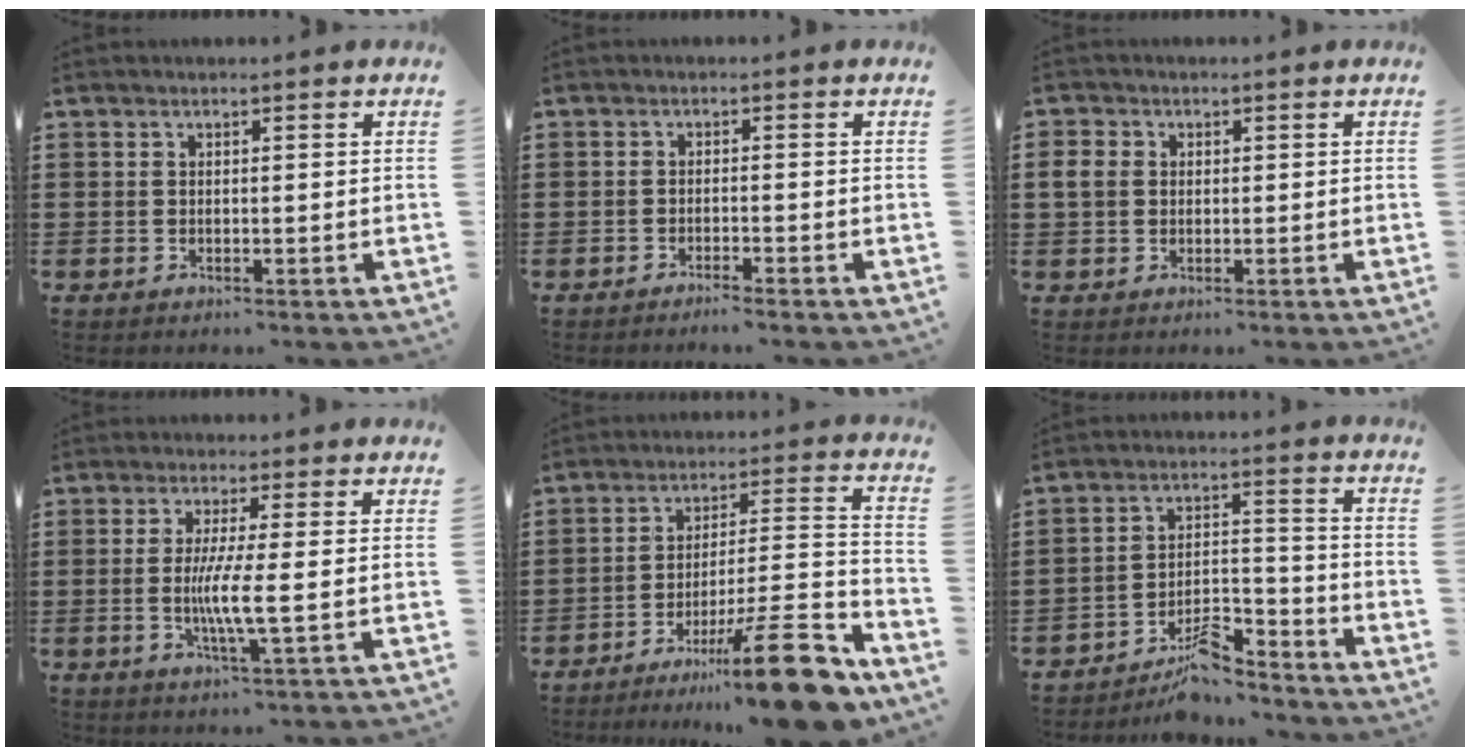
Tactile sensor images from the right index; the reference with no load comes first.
{"total": 1.4, "force": [-1.2, -0.2, 0.5], "torque": [-0.009, 0.000, -0.024]}
{"total": 2.6, "force": [0.3, 2.2, 1.2], "torque": [-0.032, 0.009, 0.004]}
{"total": 5.8, "force": [-0.5, 0.0, 5.8], "torque": [-0.111, -0.013, -0.014]}
{"total": 16.8, "force": [-11.5, 2.4, 11.9], "torque": [-0.150, 0.047, -0.192]}
{"total": 8.5, "force": [-7.4, 2.2, 3.5], "torque": [-0.050, 0.025, -0.138]}